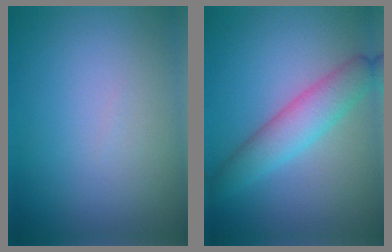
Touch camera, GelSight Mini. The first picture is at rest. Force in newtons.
{"total": 4.2, "press": 4.2, "slide": 0.3}